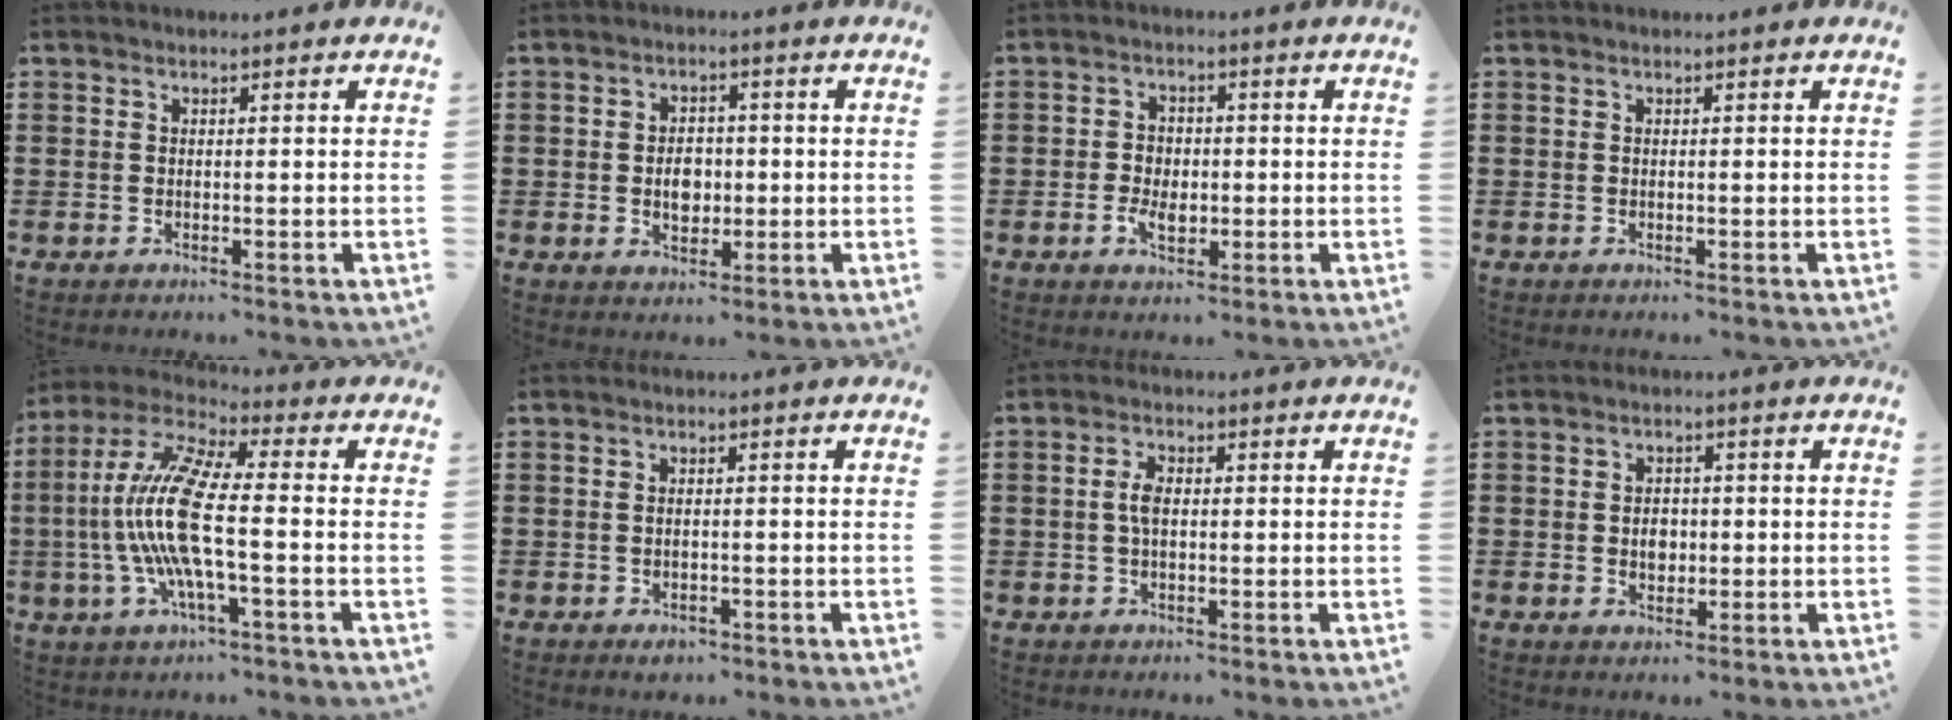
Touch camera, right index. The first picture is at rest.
{"total": 4.0, "force": [-0.3, 2.8, 2.8], "torque": [-0.044, 0.000, -0.010]}
{"total": 3.8, "force": [-1.0, 2.6, 2.5], "torque": [-0.057, 0.005, -0.022]}
{"total": 0.0}
{"total": 12.7, "force": [-2.0, 2.7, 12.2], "torque": [-0.280, -0.018, -0.049]}
{"total": 1.2, "force": [-0.5, 0.6, 0.9], "torque": [-0.020, -0.001, -0.010]}
{"total": 3.2, "force": [0.2, 1.4, 2.9], "torque": [-0.065, 0.004, 0.000]}
{"total": 2.8, "force": [-0.1, 2.1, 1.9], "torque": [-0.033, 0.003, -0.005]}